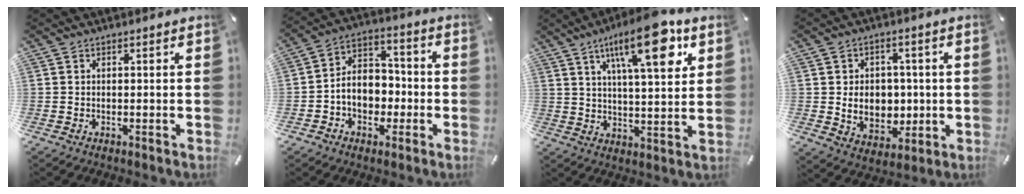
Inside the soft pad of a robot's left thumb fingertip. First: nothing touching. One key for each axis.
{"total": 9.0, "fx": -2.1, "fy": 7.5, "fz": 4.6, "tx": -0.083, "ty": 0.016, "tz": -0.038}
{"total": 18.2, "fx": 8.8, "fy": 6.1, "fz": 14.7, "tx": -0.219, "ty": -0.027, "tz": 0.133}
{"total": 9.8, "fx": -0.3, "fy": 8.0, "fz": 5.6, "tx": -0.084, "ty": 0.004, "tz": -0.003}